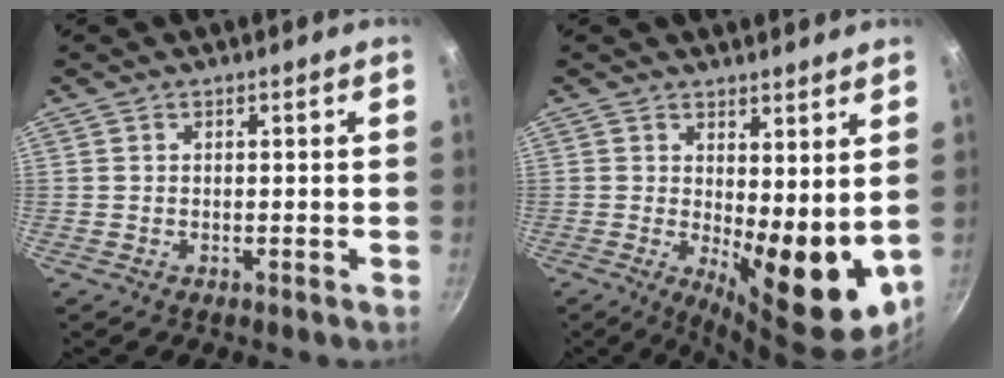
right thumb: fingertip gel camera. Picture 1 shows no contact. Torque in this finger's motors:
{"motor_torque": [0.96, 2.52, 1.54, -0.30, 0.11]}